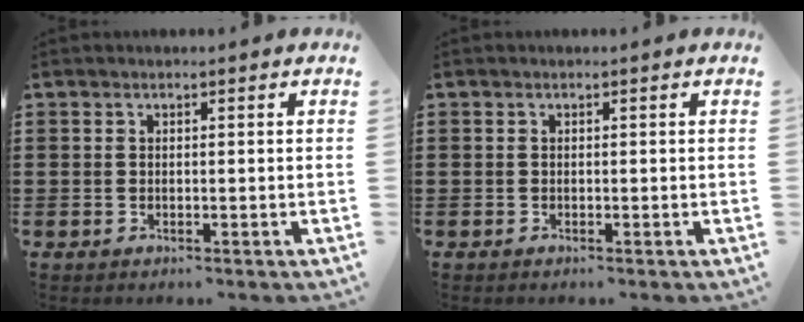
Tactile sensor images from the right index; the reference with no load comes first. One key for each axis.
{"total": 0.0}